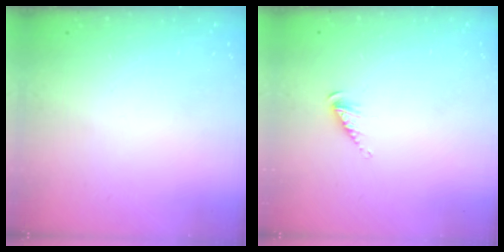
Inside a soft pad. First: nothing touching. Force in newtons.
{"total": 3.3, "press": 3.3, "slide": 0.5}